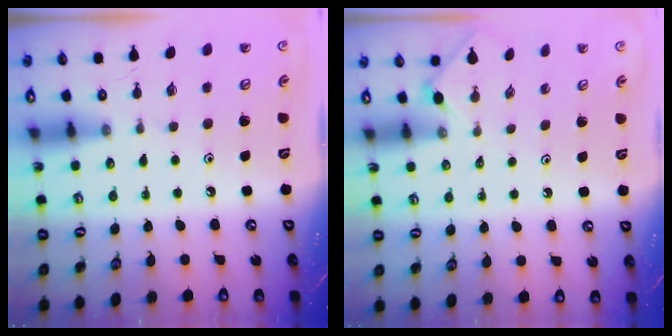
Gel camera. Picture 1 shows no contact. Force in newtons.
{"total": 0.7, "press": 0.6, "slide": 0.2}